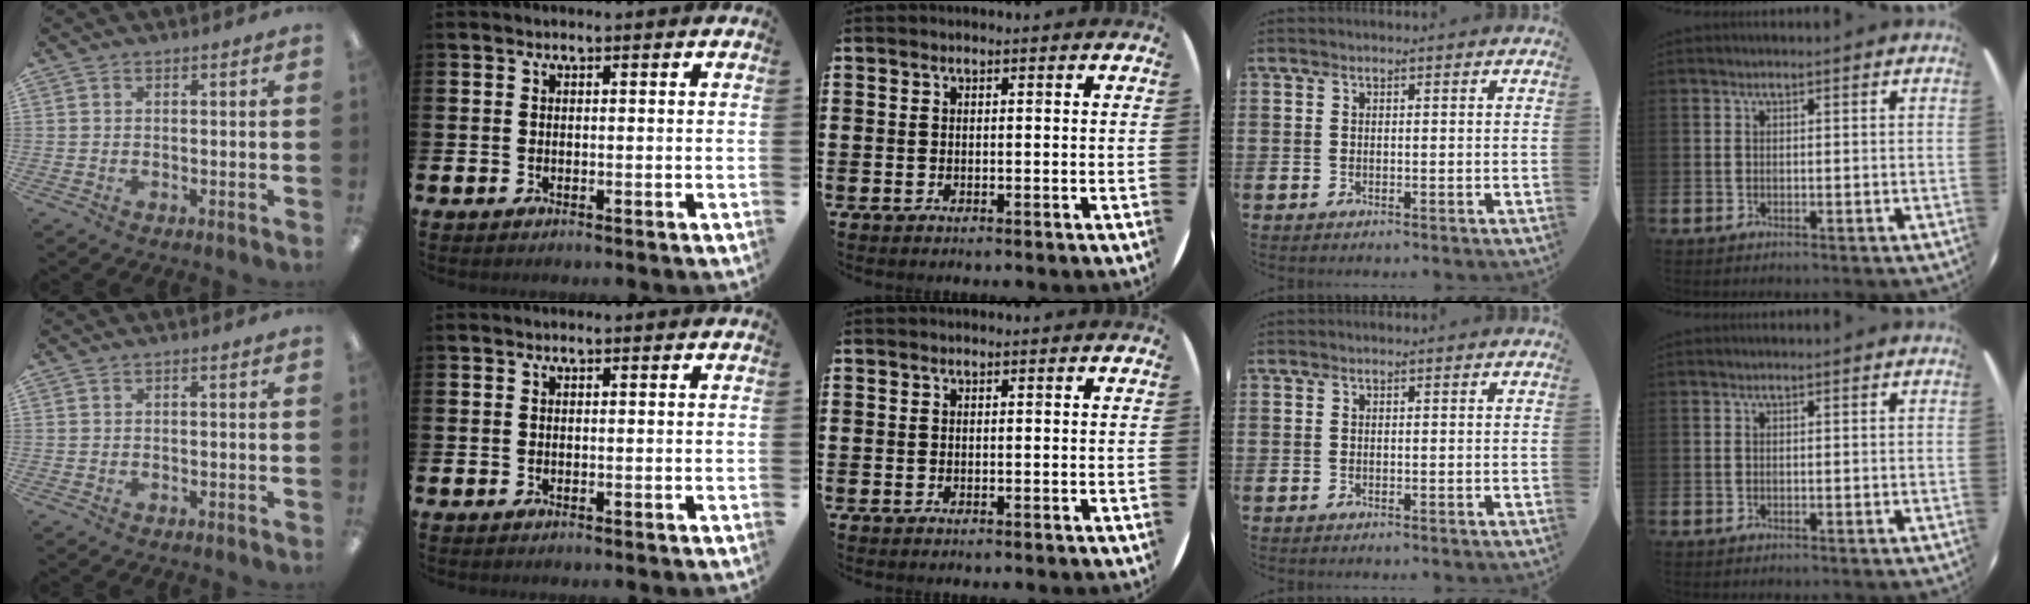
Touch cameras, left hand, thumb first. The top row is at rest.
{}